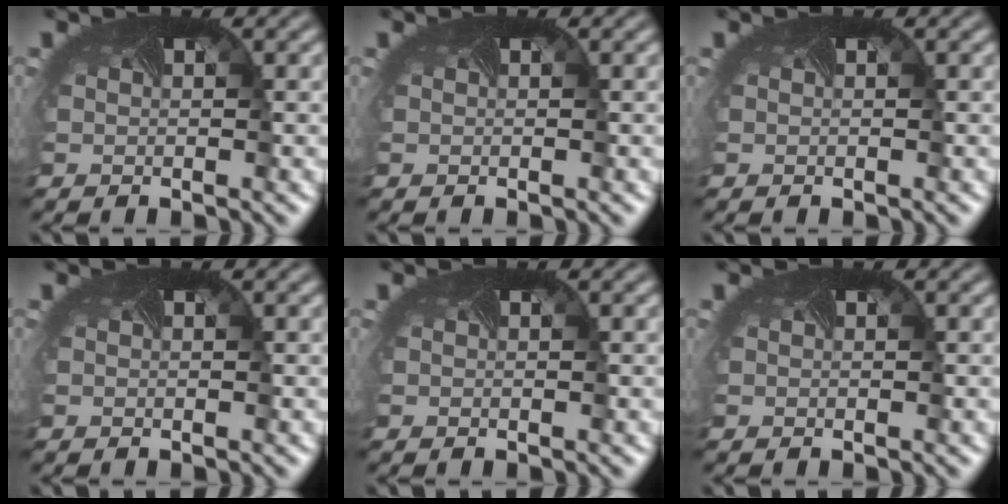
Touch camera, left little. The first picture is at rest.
{"total": 0.0}
{"total": 0.0}
{"total": 0.0}
{"total": 0.0}
{"total": 0.0}